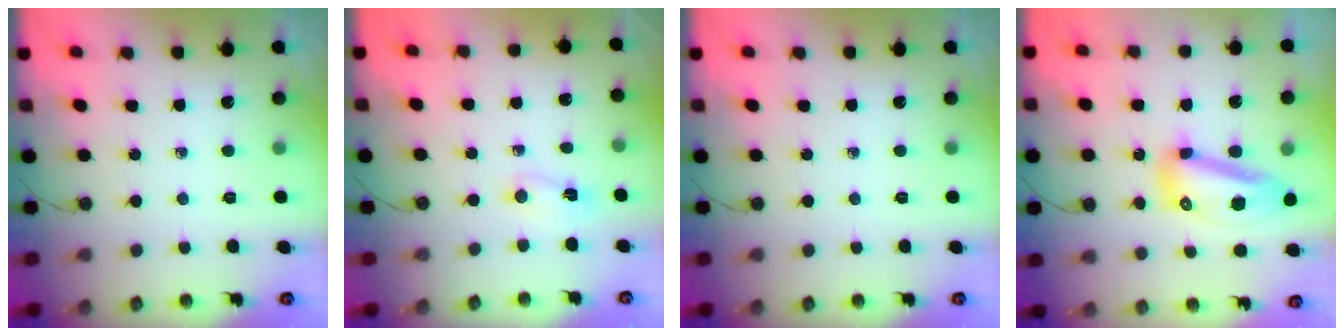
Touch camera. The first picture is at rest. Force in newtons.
{"total": 2.2, "press": 1.9, "slide": 1.1}
{"total": 0.0}
{"total": 11.9, "press": 11.8, "slide": 1.3}